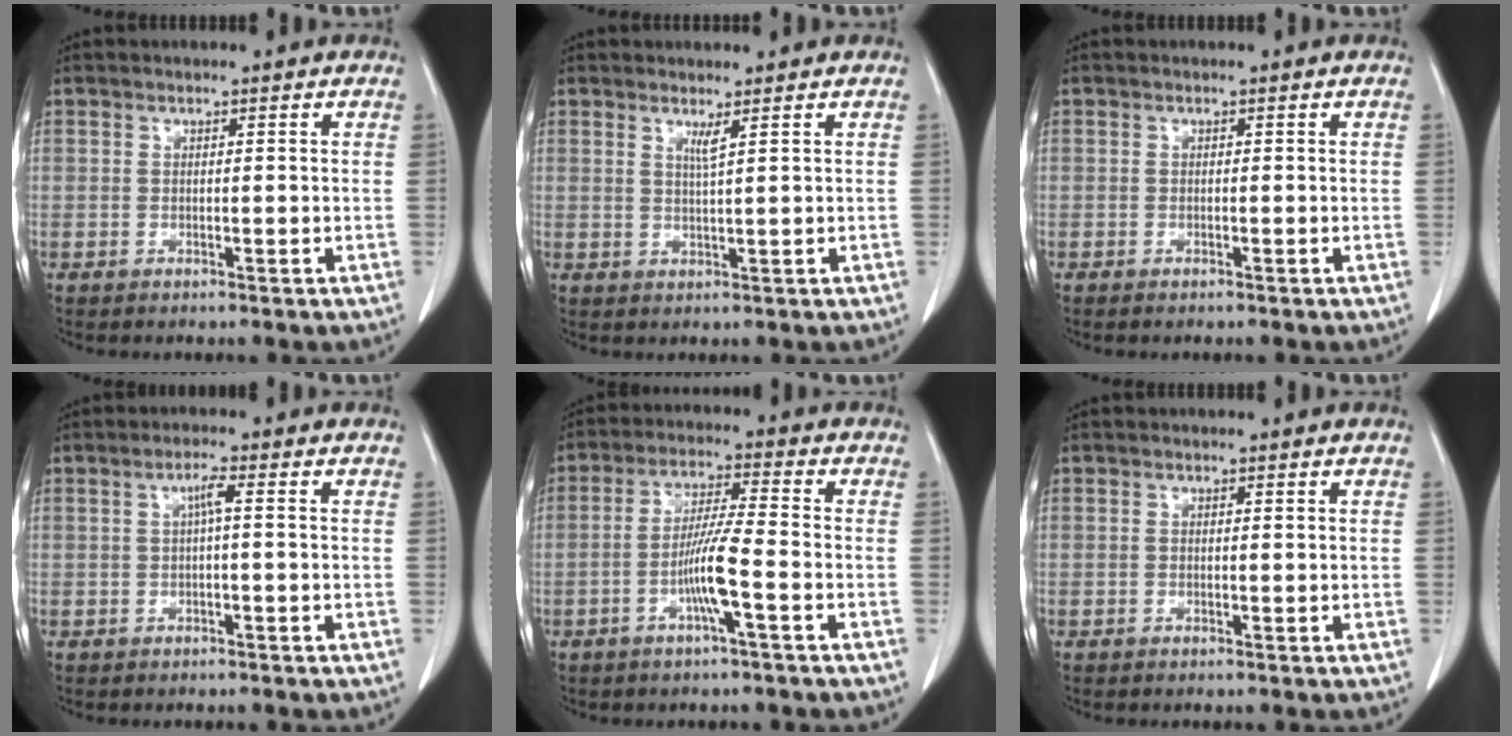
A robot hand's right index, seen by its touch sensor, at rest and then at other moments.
{"total": 1.6, "force": [1.0, -0.4, 1.1], "torque": [-0.025, -0.012, 0.020]}
{"total": 0.6, "force": [-0.5, 0.1, 0.3], "torque": [-0.009, -0.002, -0.006]}
{"total": 2.0, "force": [0.2, 0.1, 2.0], "torque": [-0.036, 0.004, 0.003]}
{"total": 7.0, "force": [-2.5, -0.3, 6.6], "torque": [-0.131, 0.001, -0.048]}
{"total": 0.0}